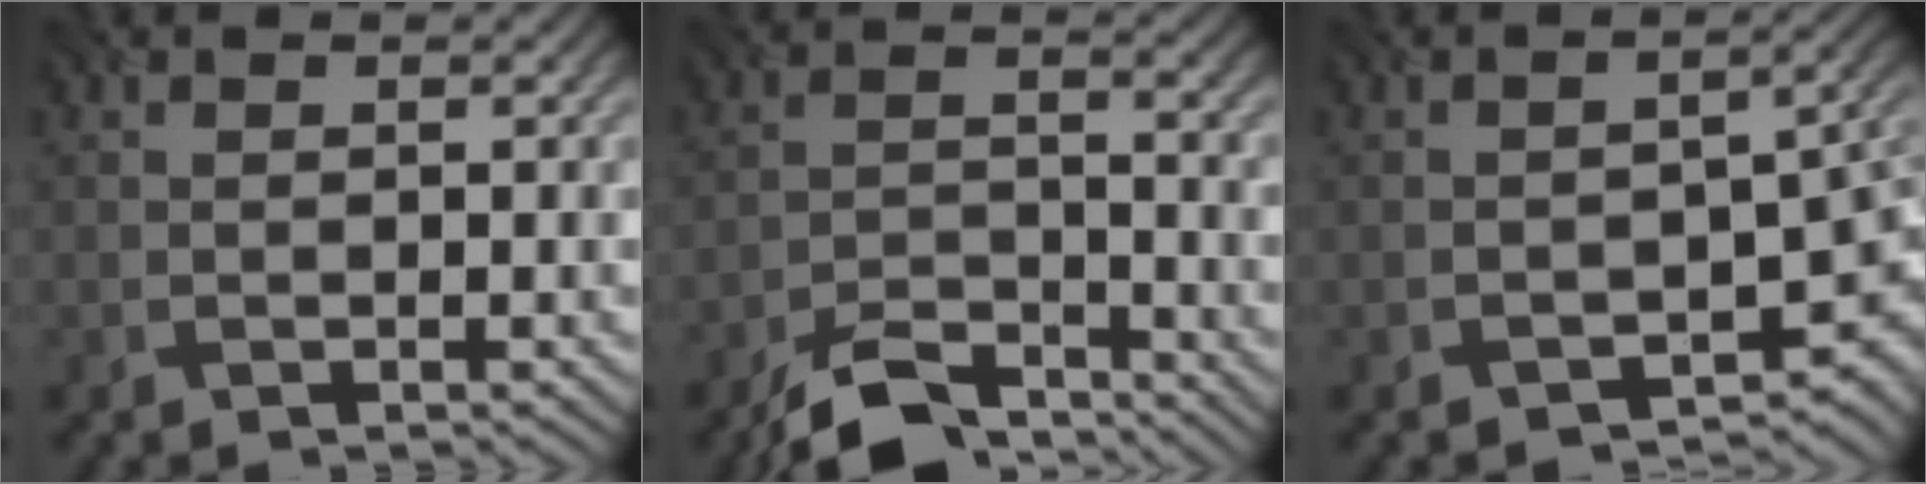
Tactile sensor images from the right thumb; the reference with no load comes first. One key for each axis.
{"total": 7.1, "fx": -6.1, "fy": 1.7, "fz": 3.1, "tx": -0.059, "ty": -0.006, "tz": -0.121}
{"total": 7.4, "fx": -3.2, "fy": 4.1, "fz": 5.2, "tx": -0.050, "ty": -0.021, "tz": -0.043}